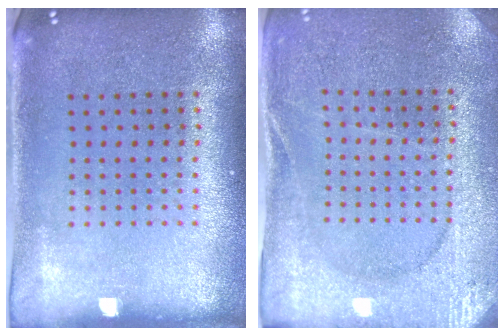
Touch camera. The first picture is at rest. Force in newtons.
{"total": 2.7, "press": 2.7, "slide": 0.3}